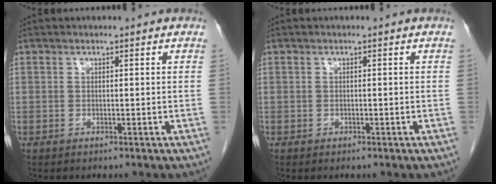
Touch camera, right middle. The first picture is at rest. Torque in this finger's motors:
{"motor_torque": [-0.26, 0.10, 0.00, -0.01]}